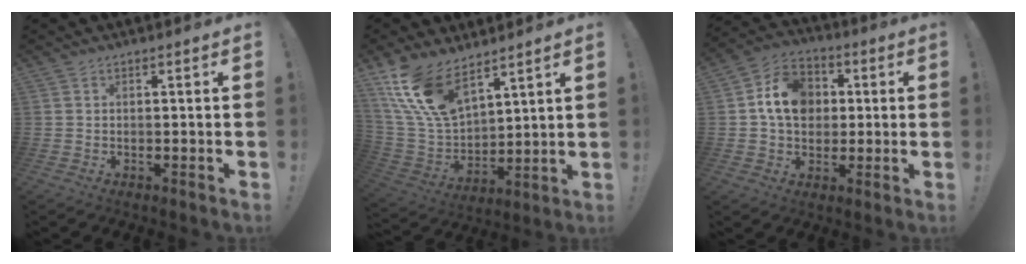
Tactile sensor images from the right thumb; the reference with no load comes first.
{"total": 16.2, "force": [11.2, 7.6, 9.0], "torque": [-0.187, -0.073, 0.213]}
{"total": 13.7, "force": [2.0, 11.1, 7.6], "torque": [-0.118, 0.010, 0.045]}